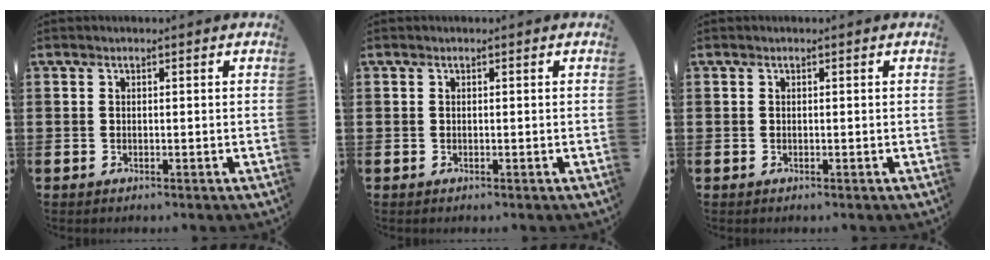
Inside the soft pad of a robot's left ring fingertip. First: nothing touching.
{"total": 0.0}
{"total": 0.0}